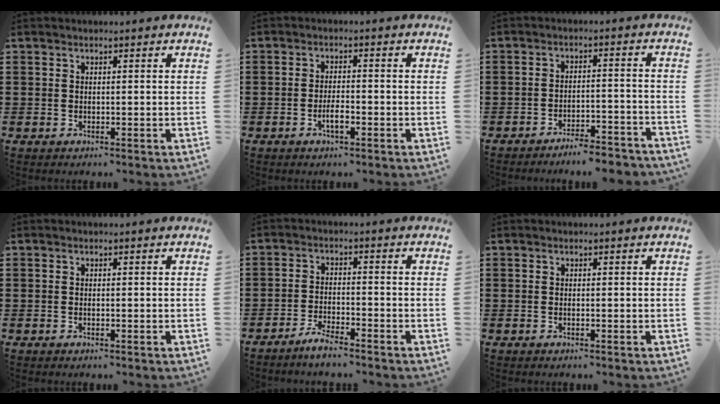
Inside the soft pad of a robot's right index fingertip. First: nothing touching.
{"total": 2.9, "force": [-1.3, 0.9, 2.5], "torque": [-0.043, 0.004, -0.023]}
{"total": 4.2, "force": [-4.1, 0.0, 1.1], "torque": [-0.021, 0.001, -0.083]}
{"total": 0.0}
{"total": 3.2, "force": [-3.1, 0.1, 1.0], "torque": [-0.026, 0.003, -0.062]}
{"total": 0.0}